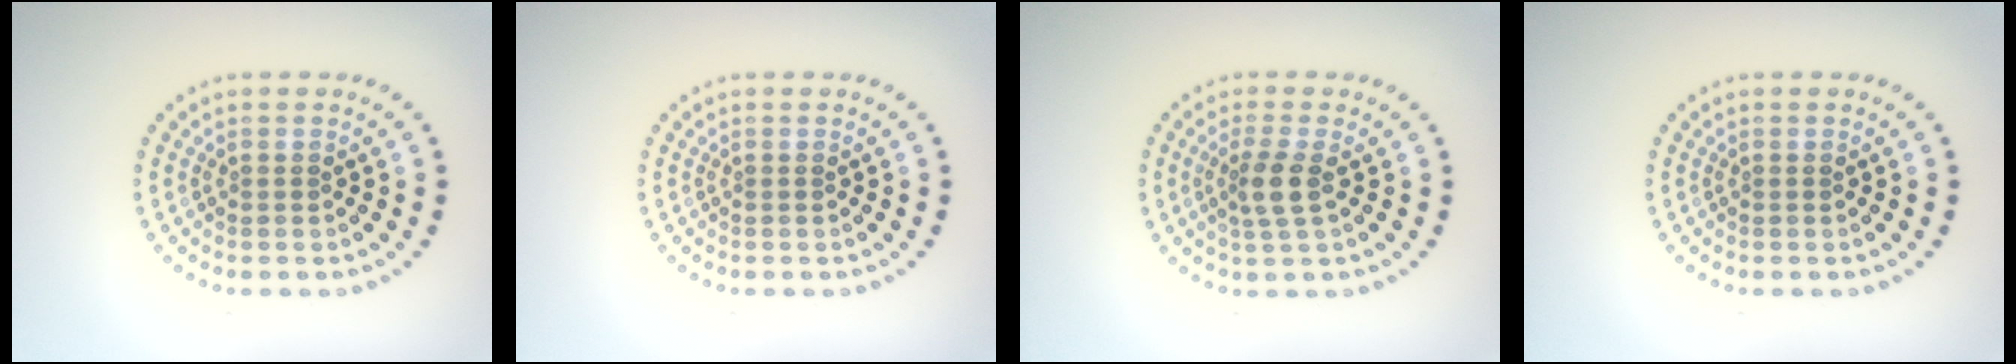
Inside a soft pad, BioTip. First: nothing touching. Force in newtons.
{"total": 0.0}
{"total": 2.3, "press": 2.0, "slide": 1.2}
{"total": 0.0}